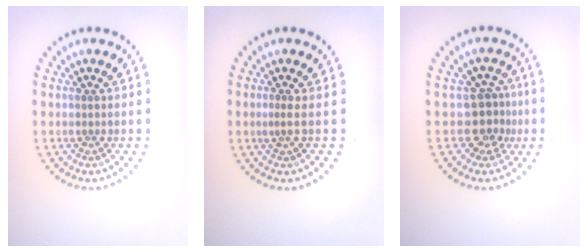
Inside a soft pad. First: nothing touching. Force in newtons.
{"total": 0.6, "press": 0.1, "slide": 0.6}
{"total": 2.9, "press": 2.2, "slide": 1.9}